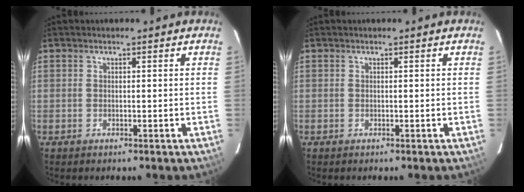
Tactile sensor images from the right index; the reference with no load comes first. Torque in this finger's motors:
{"motor_torque": [-0.01, -0.01, 0.01, 0.01]}